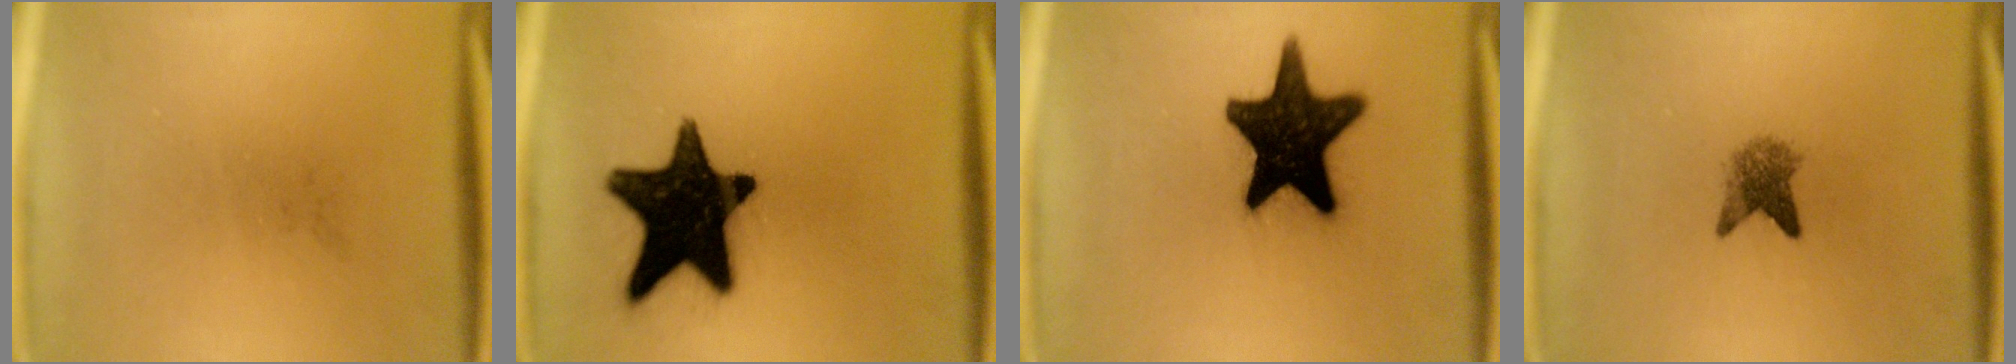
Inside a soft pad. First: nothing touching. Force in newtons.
{"total": 18.6}
{"total": 18.2}
{"total": 3.2}